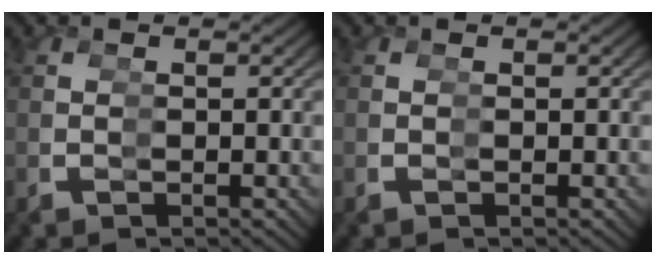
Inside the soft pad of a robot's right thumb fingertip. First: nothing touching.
{"total": 0.8, "force": [0.1, -0.7, -0.3], "torque": [0.013, -0.001, 0.006]}